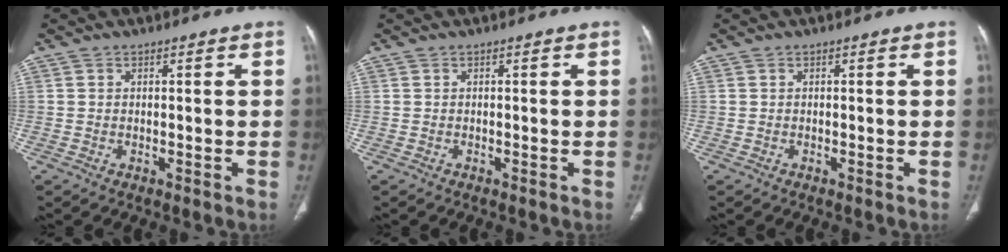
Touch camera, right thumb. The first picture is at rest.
{"total": 0.0}
{"total": 0.0}